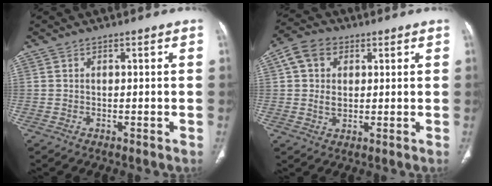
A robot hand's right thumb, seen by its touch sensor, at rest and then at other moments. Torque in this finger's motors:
{"motor_torque": [-0.39, 0.44, 0.48, -0.49, 0.03]}